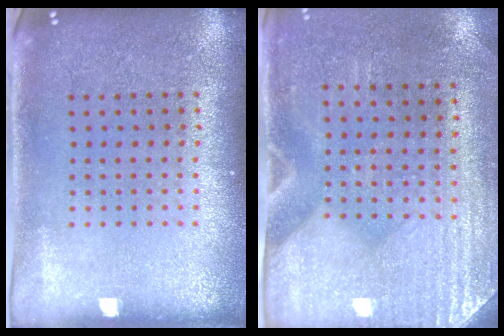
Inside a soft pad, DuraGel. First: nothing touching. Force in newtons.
{"total": 3.0, "press": 2.6, "slide": 1.5}